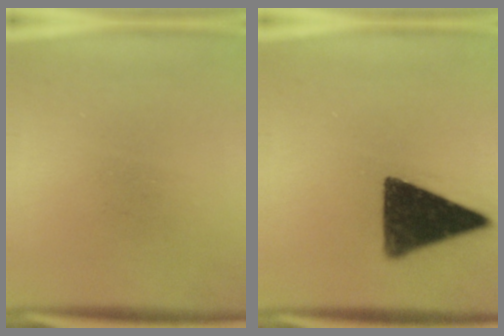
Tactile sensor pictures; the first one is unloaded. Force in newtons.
{"total": 14.3}